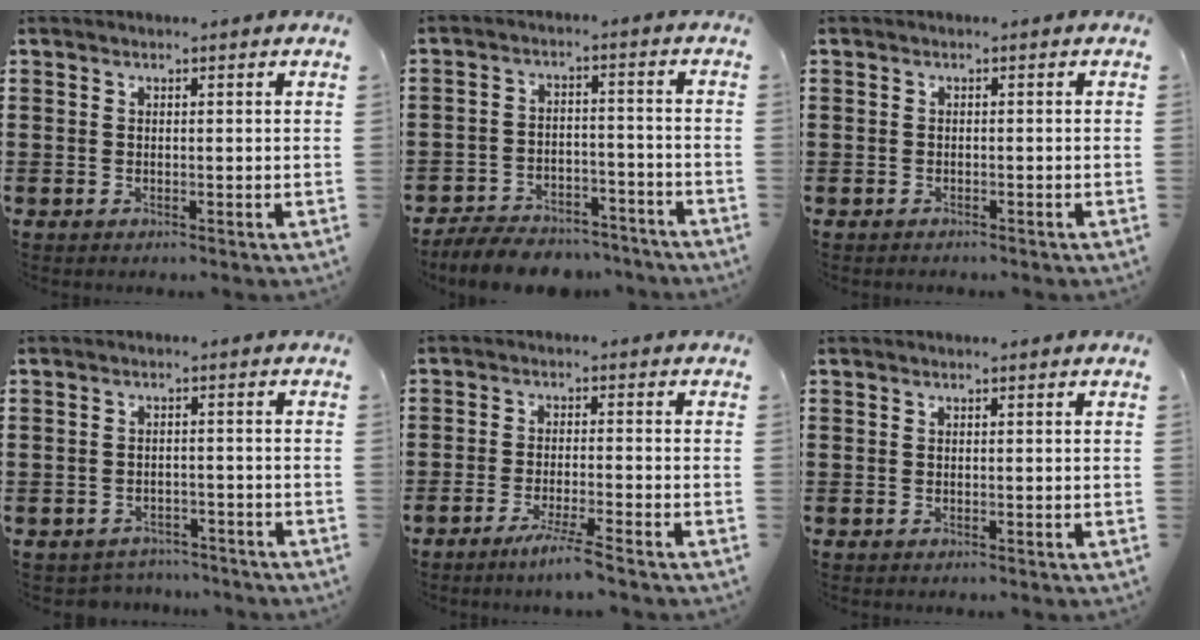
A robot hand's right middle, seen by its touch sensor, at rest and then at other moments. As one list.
[{"total": 6.8, "force": [-6.6, 1.5, 1.0], "torque": [-0.021, 0.015, -0.130]}, {"total": 1.0, "force": [-0.8, 0.5, -0.3], "torque": [0.005, 0.002, -0.017]}, {"total": 2.5, "force": [-2.3, 0.6, -0.5], "torque": [0.000, 0.001, -0.052]}, {"total": 4.1, "force": [-3.1, -0.4, 2.5], "torque": [-0.046, -0.011, -0.056]}, {"total": 0.0}]